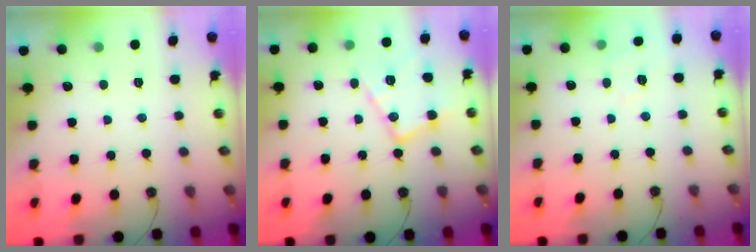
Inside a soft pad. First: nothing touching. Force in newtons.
{"total": 14.7, "press": 14.6, "slide": 1.3}
{"total": 4.7, "press": 4.7, "slide": 0.6}